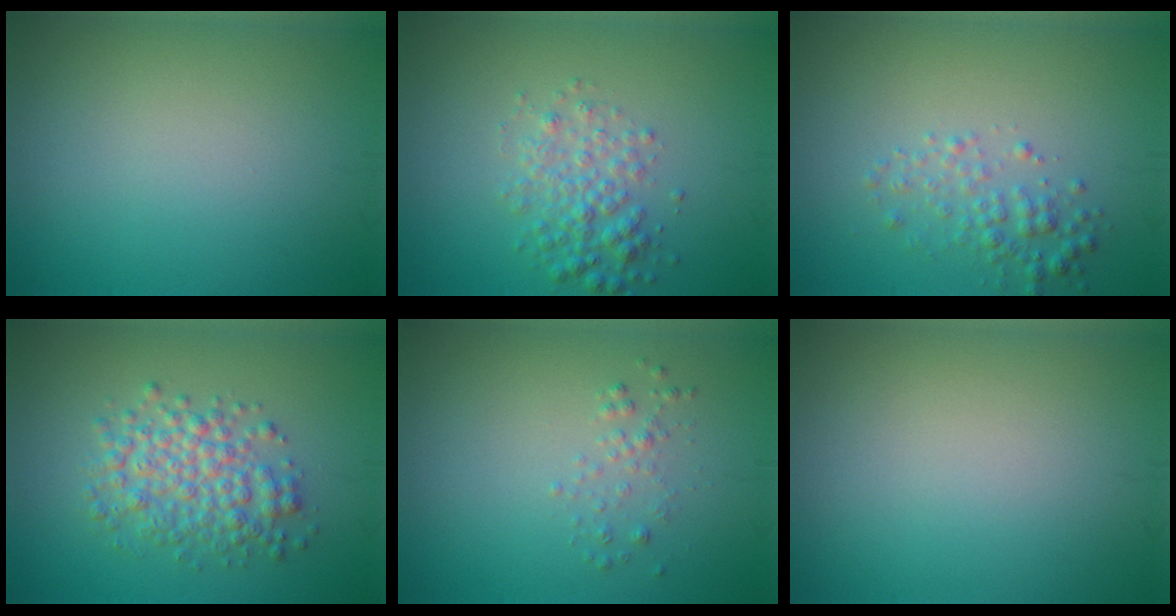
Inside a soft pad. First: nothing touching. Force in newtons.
{"total": 3.0, "press": 3.0, "slide": 0.1}
{"total": 2.3, "press": 2.3, "slide": 0.1}
{"total": 4.4, "press": 4.4, "slide": 0.0}
{"total": 1.0, "press": 1.0, "slide": 0.0}
{"total": 0.0}